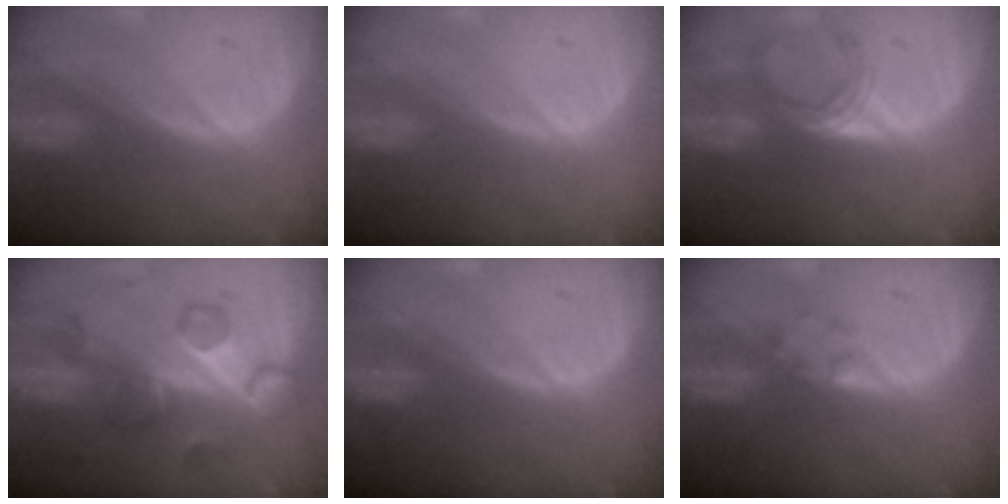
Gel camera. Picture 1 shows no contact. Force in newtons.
{"total": 0.0}
{"total": 5.1, "press": 4.5, "slide": 2.4}
{"total": 8.4, "press": 7.7, "slide": 3.5}
{"total": 0.0}
{"total": 1.4, "press": 1.3, "slide": 0.2}